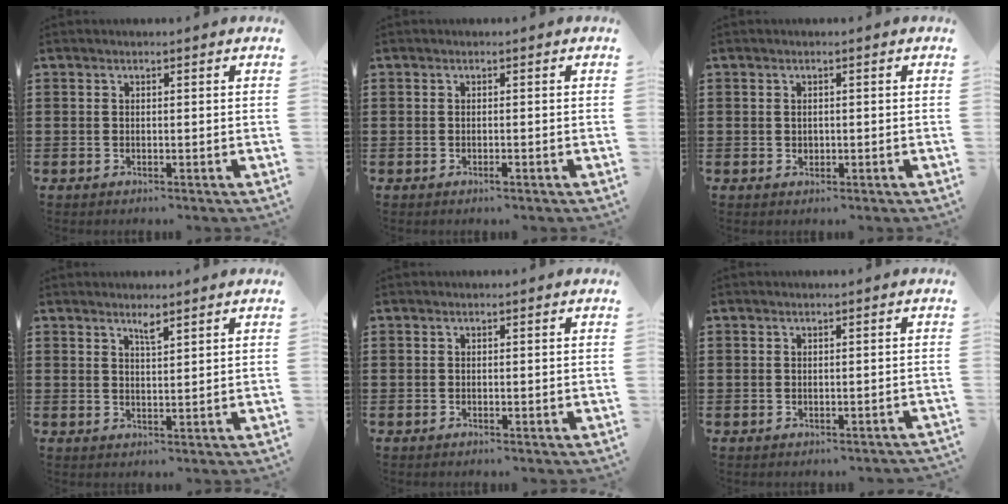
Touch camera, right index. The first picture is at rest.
{"total": 0.8, "force": [-0.4, 0.1, 0.7], "torque": [-0.015, -0.005, -0.006]}
{"total": 0.8, "force": [0.2, 0.6, 0.4], "torque": [-0.010, 0.004, 0.003]}
{"total": 2.1, "force": [1.7, 0.2, 1.3], "torque": [-0.027, 0.001, 0.029]}
{"total": 0.0}
{"total": 0.9, "force": [-0.7, 0.6, -0.1], "torque": [0.000, 0.001, -0.015]}